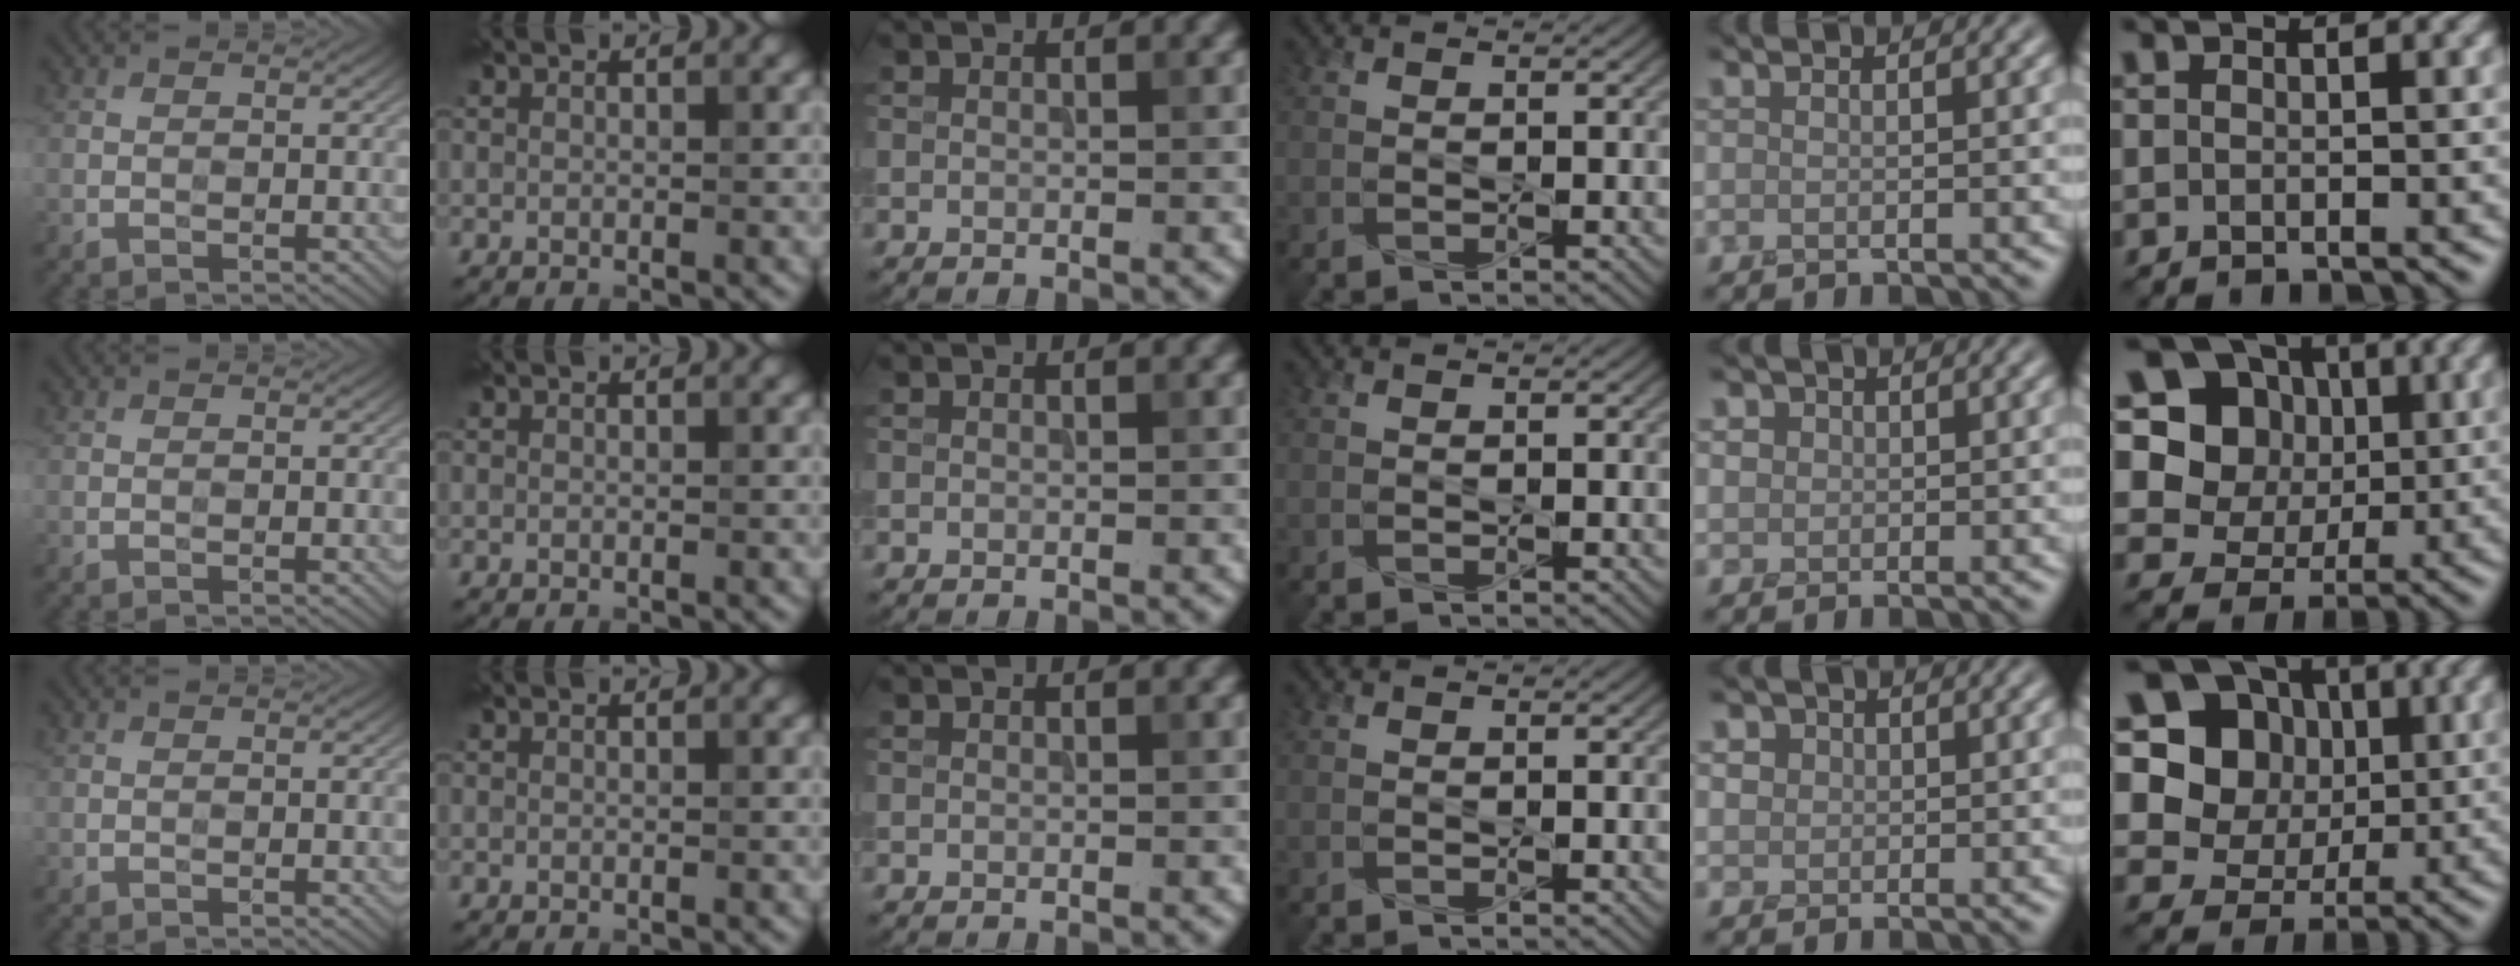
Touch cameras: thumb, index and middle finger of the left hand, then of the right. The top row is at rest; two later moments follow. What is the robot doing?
{"motion": "press", "object": "stapler"}